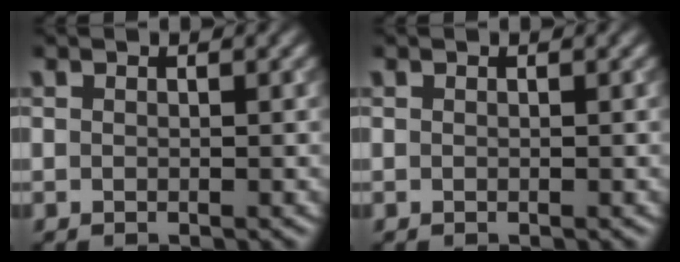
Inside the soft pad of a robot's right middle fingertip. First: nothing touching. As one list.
[{"total": 0.0}]